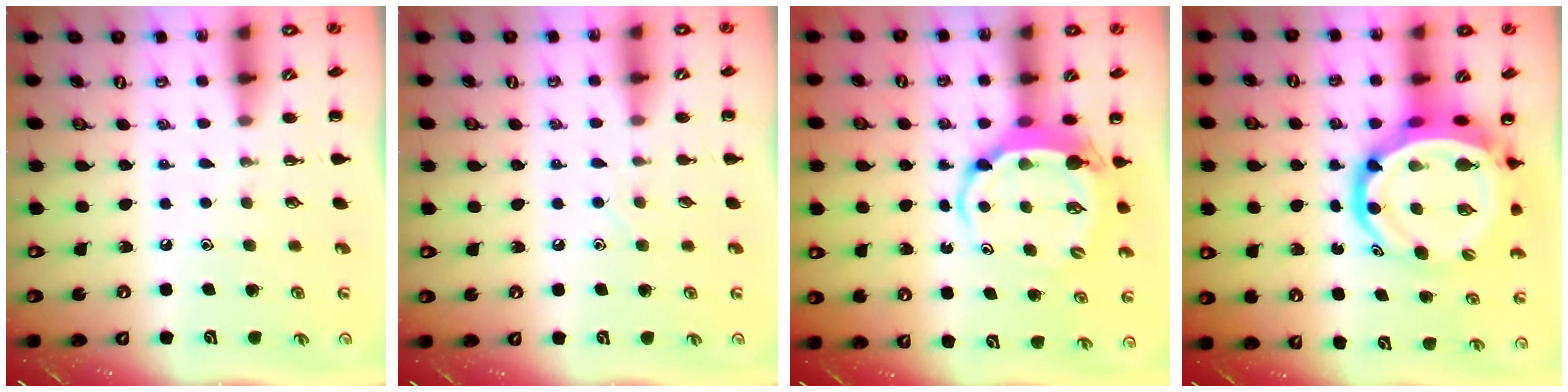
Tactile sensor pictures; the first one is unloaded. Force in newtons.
{"total": 2.3, "press": 2.3, "slide": 0.6}
{"total": 6.1, "press": 6.0, "slide": 0.9}
{"total": 13.2, "press": 12.7, "slide": 3.6}